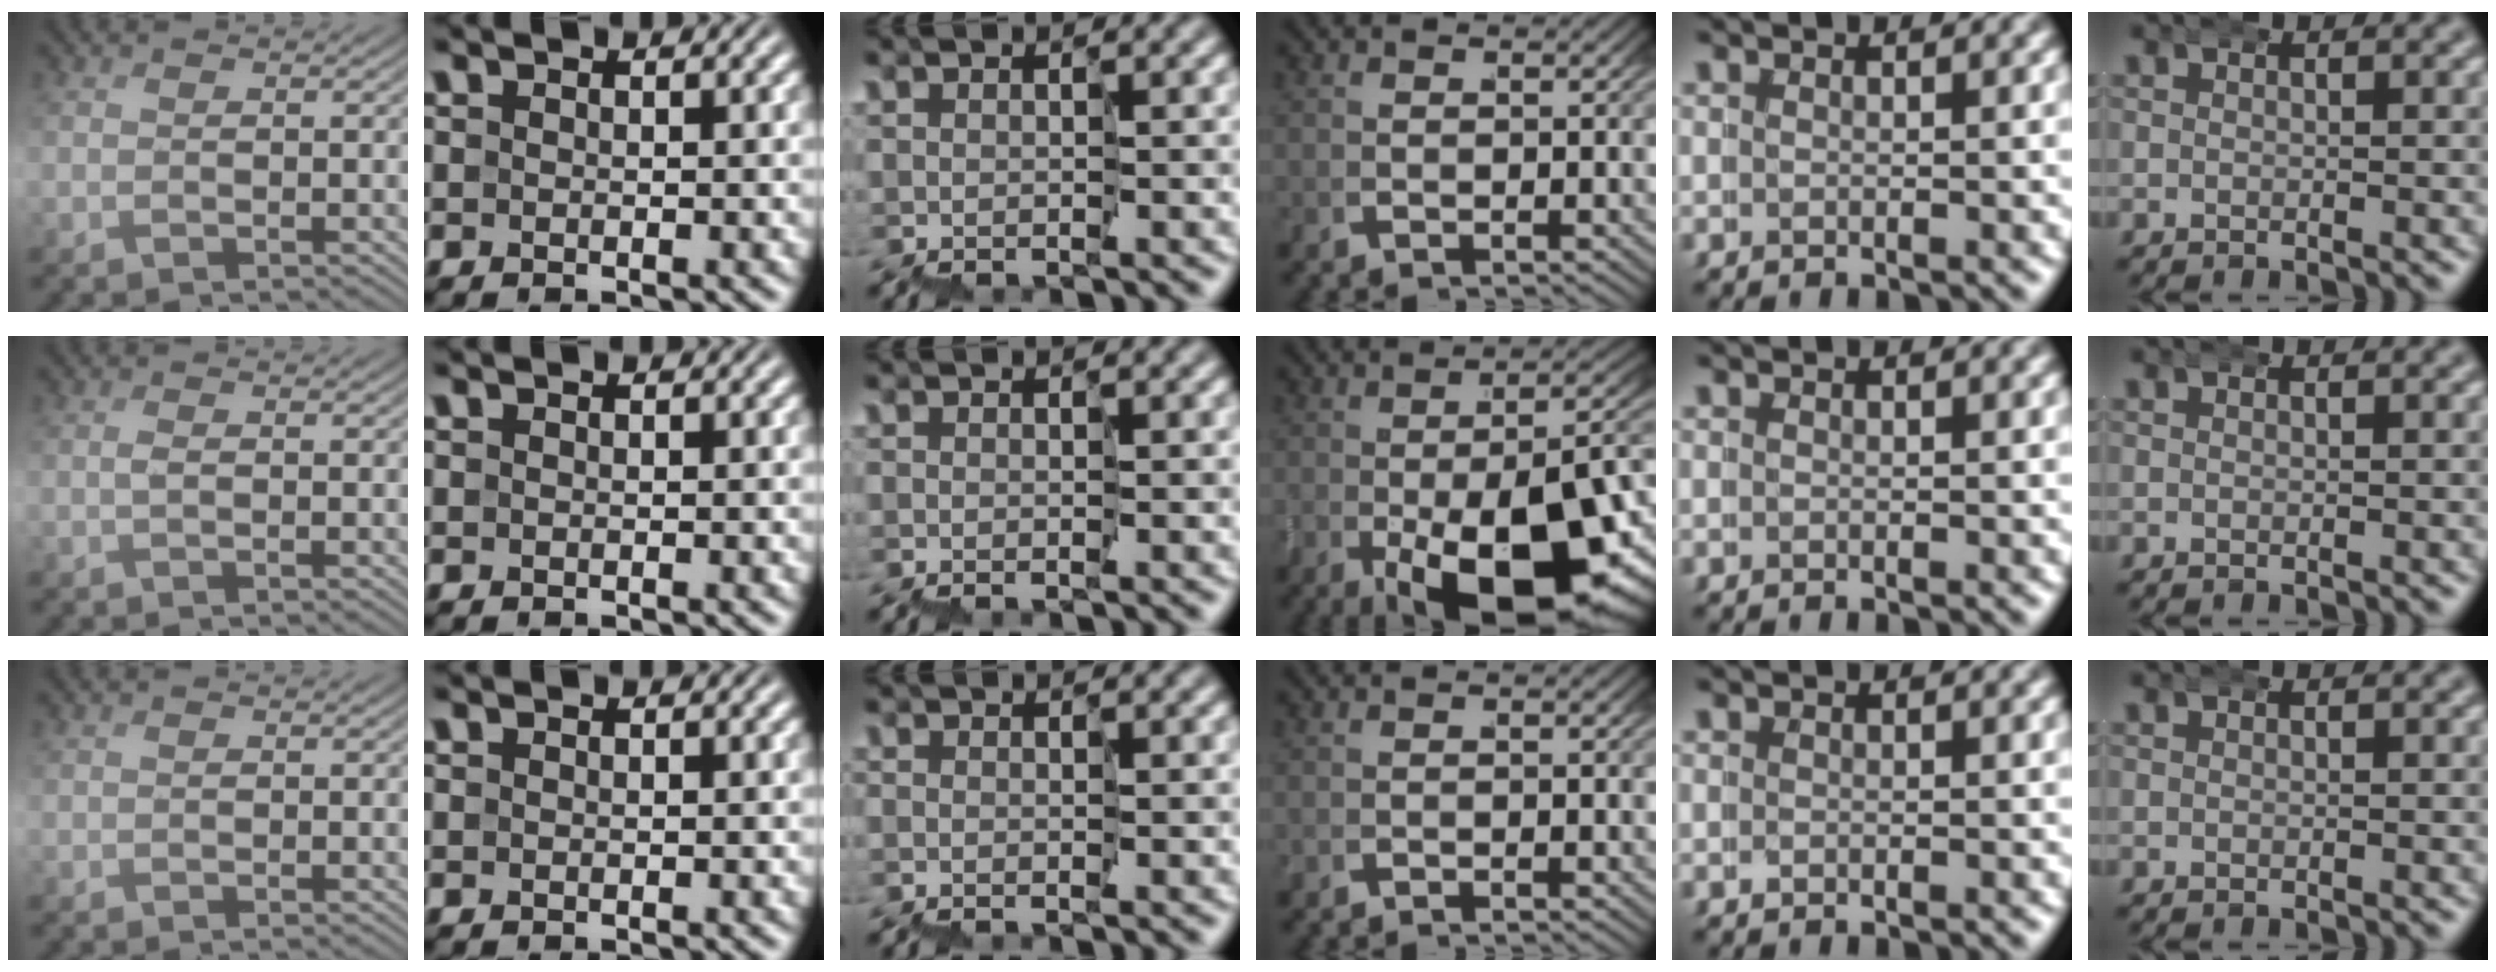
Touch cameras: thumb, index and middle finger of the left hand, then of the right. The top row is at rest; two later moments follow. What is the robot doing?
{"motion": "wrap", "object": "belt"}